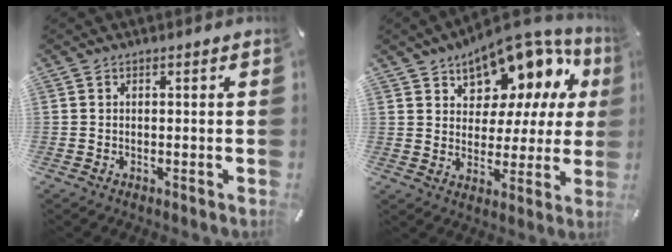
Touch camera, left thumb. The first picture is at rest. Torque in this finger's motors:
{"motor_torque": [2.52, 2.49, 0.57, -0.21, 0.15]}